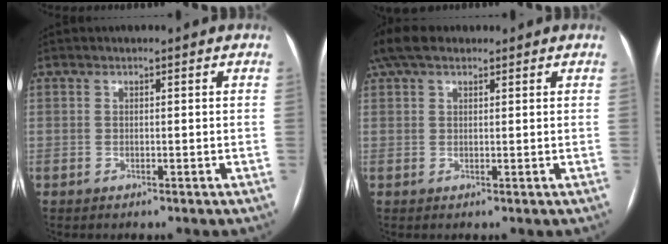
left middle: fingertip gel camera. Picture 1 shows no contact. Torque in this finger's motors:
{"motor_torque": [0.56, -0.58, 0.32, 0.05]}